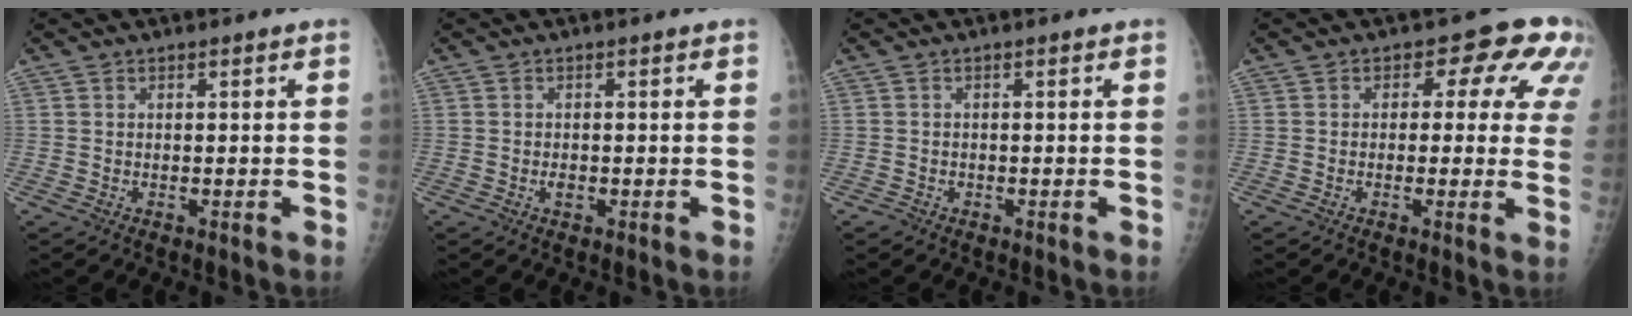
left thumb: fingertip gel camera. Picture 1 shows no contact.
{"total": 1.3, "force": [-0.5, 0.9, 0.8], "torque": [-0.007, 0.002, -0.007]}
{"total": 1.1, "force": [-0.8, 0.8, 0.0], "torque": [0.007, 0.004, -0.016]}
{"total": 9.5, "force": [3.3, 5.5, 7.0], "torque": [-0.027, 0.000, 0.021]}